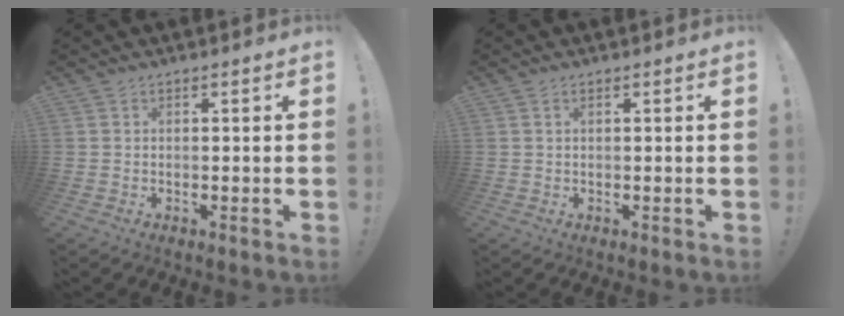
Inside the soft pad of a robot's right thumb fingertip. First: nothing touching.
{"total": 0.7, "force": [0.3, 0.1, 0.6], "torque": [-0.014, 0.002, 0.006]}